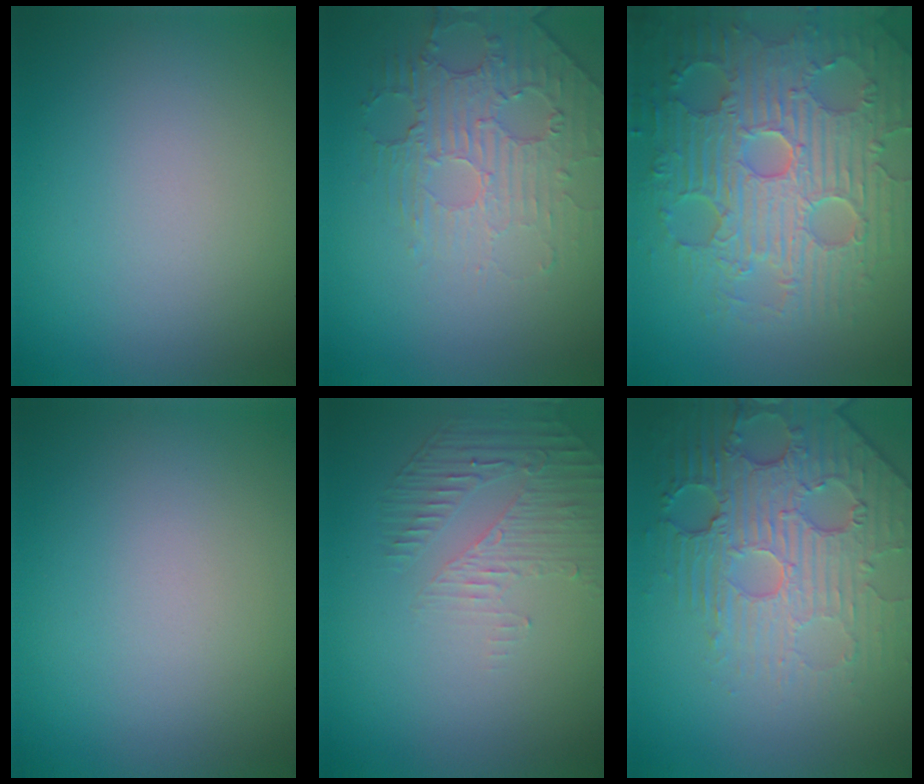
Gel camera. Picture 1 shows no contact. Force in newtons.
{"total": 2.5, "press": 1.9, "slide": 1.6}
{"total": 9.4, "press": 6.9, "slide": 6.4}
{"total": 0.0}
{"total": 1.8, "press": 1.1, "slide": 1.5}
{"total": 4.9, "press": 4.5, "slide": 1.8}